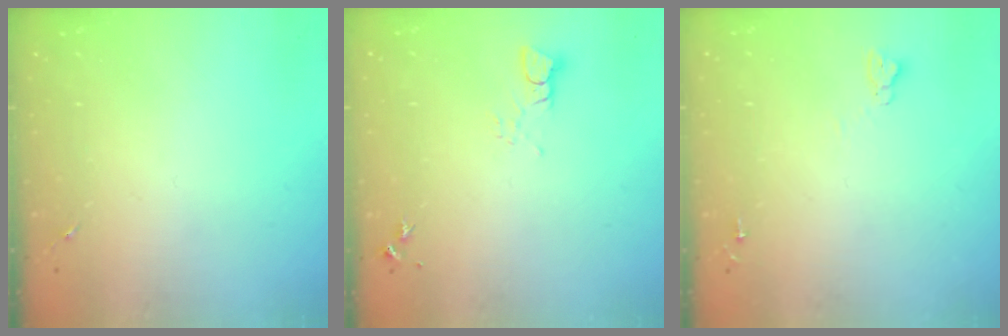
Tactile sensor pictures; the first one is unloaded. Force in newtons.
{"total": 3.3, "press": 3.3, "slide": 0.1}
{"total": 3.8, "press": 3.8, "slide": 0.3}